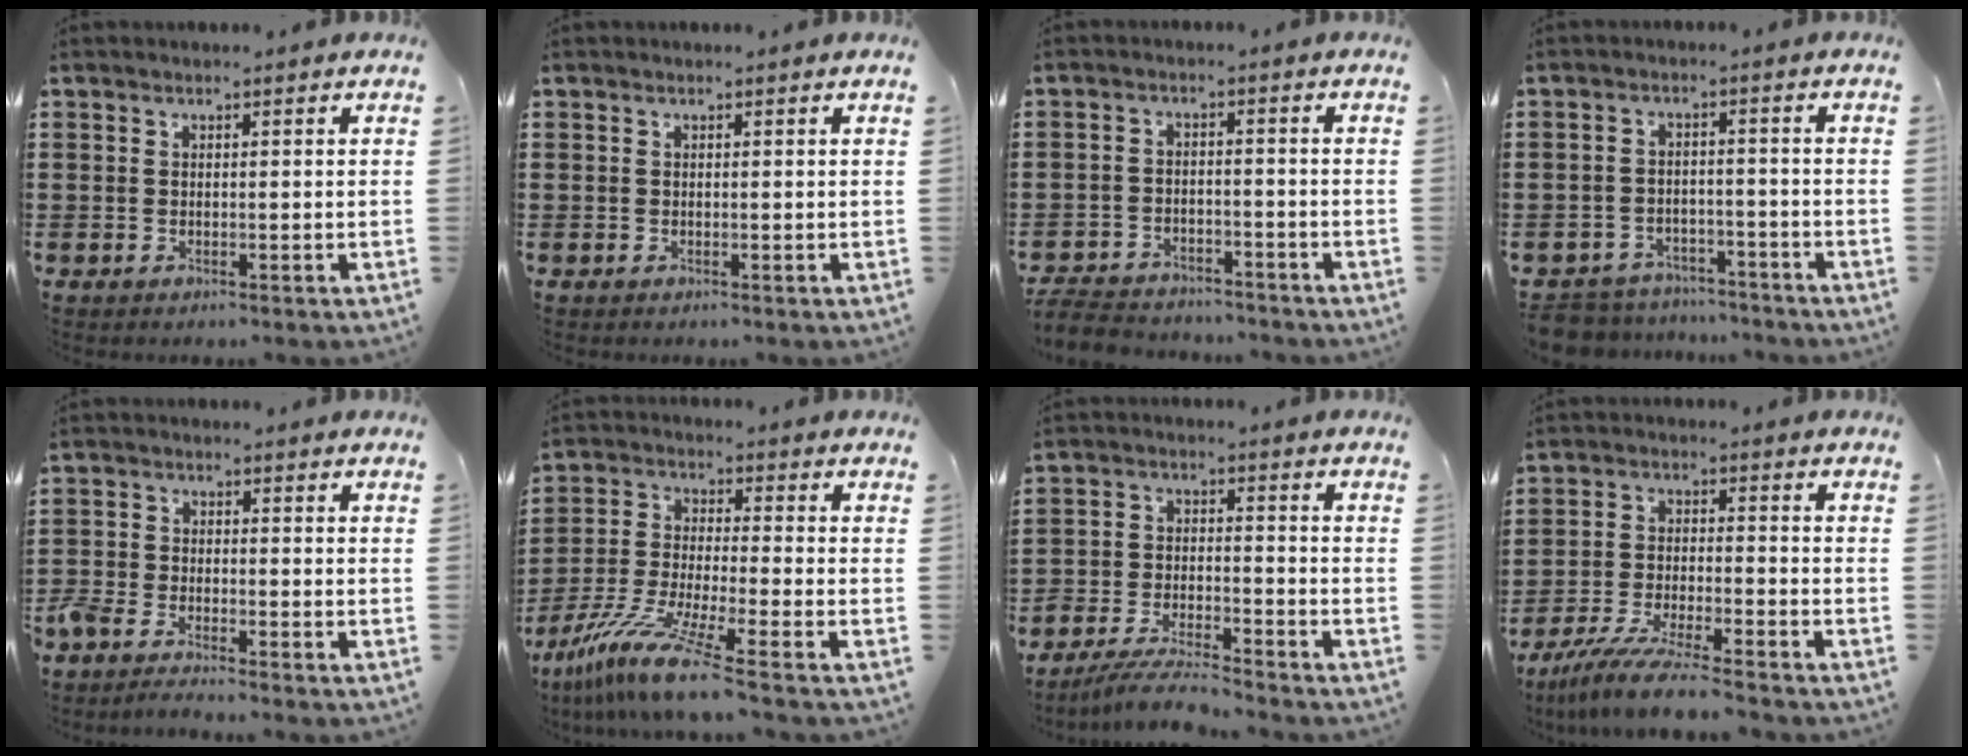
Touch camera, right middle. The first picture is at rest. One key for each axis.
{"total": 0.0}
{"total": 4.6, "fx": -4.5, "fy": 0.8, "fz": 0.4, "tx": -0.020, "ty": 0.001, "tz": -0.094}
{"total": 4.7, "fx": -4.7, "fy": 0.7, "fz": -0.1, "tx": -0.009, "ty": 0.005, "tz": -0.099}
{"total": 2.9, "fx": -2.9, "fy": 0.3, "fz": 0.5, "tx": -0.027, "ty": -0.001, "tz": -0.065}
{"total": 10.4, "fx": -8.1, "fy": 0.1, "fz": 6.6, "tx": -0.148, "ty": -0.010, "tz": -0.164}
{"total": 6.1, "fx": -5.8, "fy": 0.6, "fz": 1.7, "tx": -0.037, "ty": -0.001, "tz": -0.115}
{"total": 7.4, "fx": -6.7, "fy": -0.1, "fz": 3.1, "tx": -0.070, "ty": -0.011, "tz": -0.128}